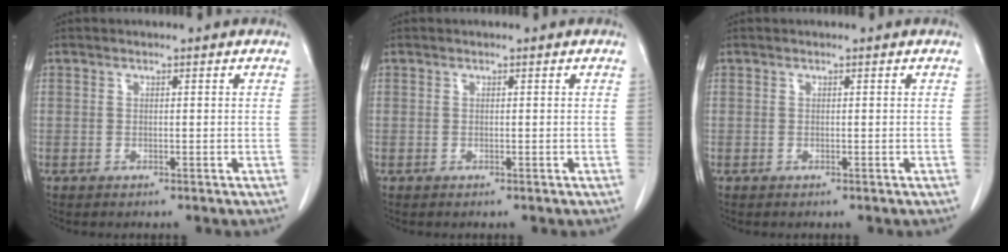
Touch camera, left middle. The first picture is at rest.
{"total": 0.0}
{"total": 0.0}